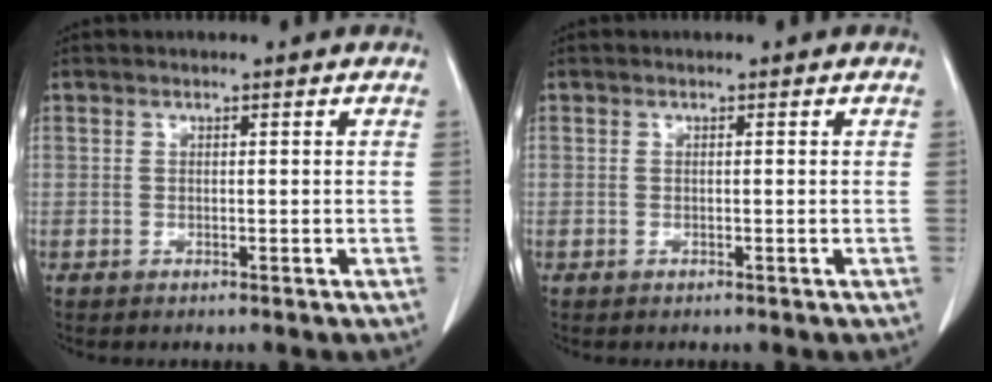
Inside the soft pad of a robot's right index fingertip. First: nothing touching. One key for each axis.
{"total": 0.0}